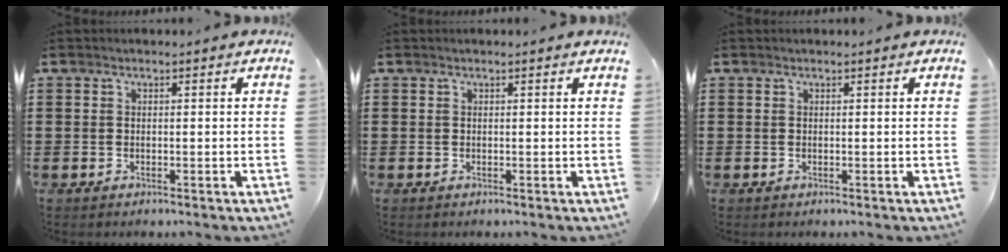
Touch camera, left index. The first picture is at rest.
{"total": 0.0}
{"total": 0.0}